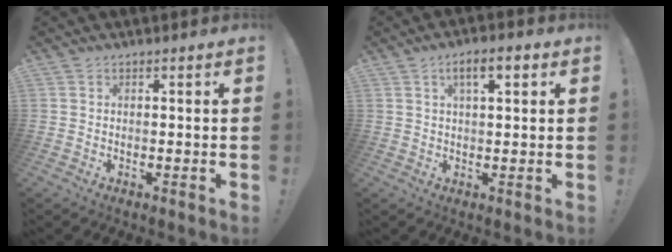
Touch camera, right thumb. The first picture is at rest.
{"total": 5.8, "force": [2.3, 1.9, 5.0], "torque": [-0.069, -0.004, 0.031]}